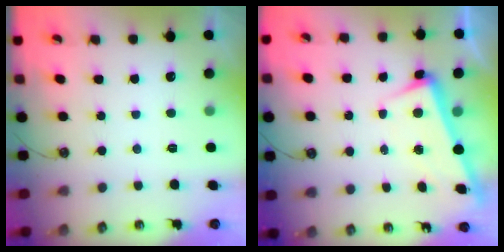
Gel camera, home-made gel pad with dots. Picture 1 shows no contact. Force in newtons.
{"total": 3.1, "press": 3.0, "slide": 1.1}